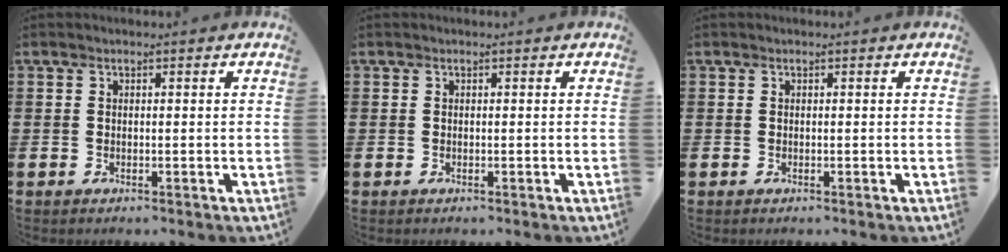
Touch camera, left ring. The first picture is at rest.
{"total": 0.0}
{"total": 0.0}